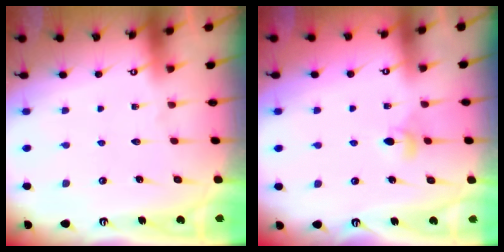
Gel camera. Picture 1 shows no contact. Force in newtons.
{"total": 3.9, "press": 3.8, "slide": 0.9}